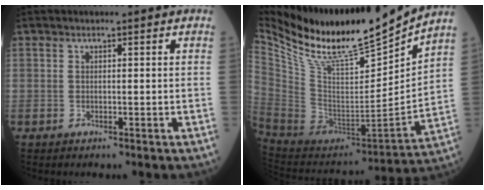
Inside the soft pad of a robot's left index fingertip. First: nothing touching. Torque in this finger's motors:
{"motor_torque": [0.24, -0.51, 0.04, 0.05]}